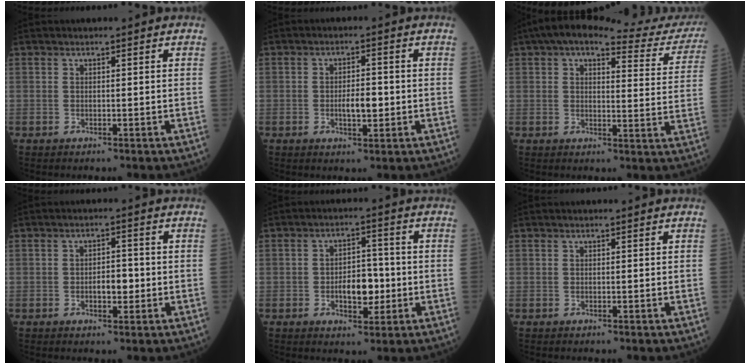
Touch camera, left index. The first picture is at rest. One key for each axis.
{"total": 3.4, "fx": -0.7, "fy": 1.4, "fz": 3.0, "tx": -0.050, "ty": 0.003, "tz": -0.011}
{"total": 19.3, "fx": 17.4, "fy": 3.7, "fz": 7.5, "tx": -0.090, "ty": -0.009, "tz": 0.195}
{"total": 3.3, "fx": -0.8, "fy": 1.5, "fz": 2.9, "tx": -0.045, "ty": 0.004, "tz": -0.011}
{"total": 5.9, "fx": -1.3, "fy": 3.1, "fz": 4.9, "tx": -0.081, "ty": 0.009, "tz": -0.018}
{"total": 0.0}